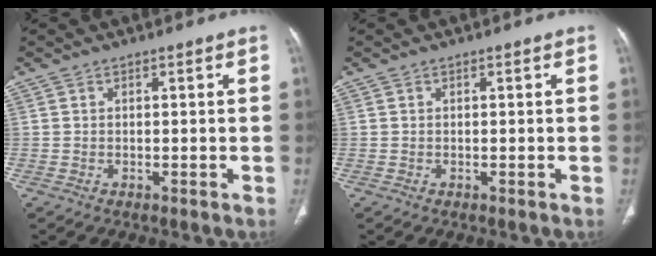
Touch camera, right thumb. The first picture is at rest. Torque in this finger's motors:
{"motor_torque": [0.08, 0.08, 0.00, 0.00, 0.00]}